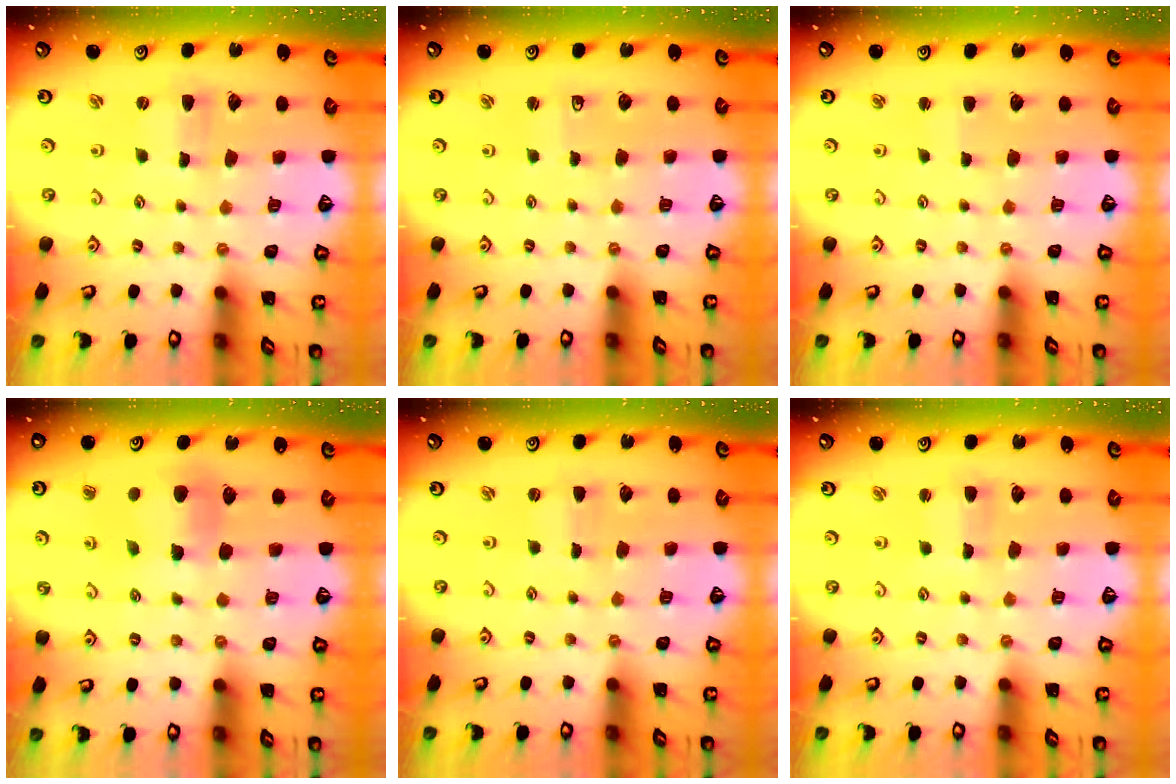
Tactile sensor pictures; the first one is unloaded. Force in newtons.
{"total": 2.4, "press": 2.4, "slide": 0.3}
{"total": 2.3, "press": 2.3, "slide": 0.2}
{"total": 7.2, "press": 7.2, "slide": 0.2}
{"total": 0.0}
{"total": 1.1, "press": 1.0, "slide": 0.2}